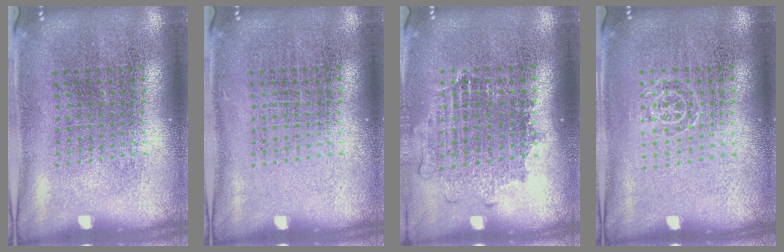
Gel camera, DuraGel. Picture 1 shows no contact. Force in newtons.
{"total": 0.0}
{"total": 1.1, "press": 1.0, "slide": 0.5}
{"total": 0.6, "press": 0.4, "slide": 0.4}